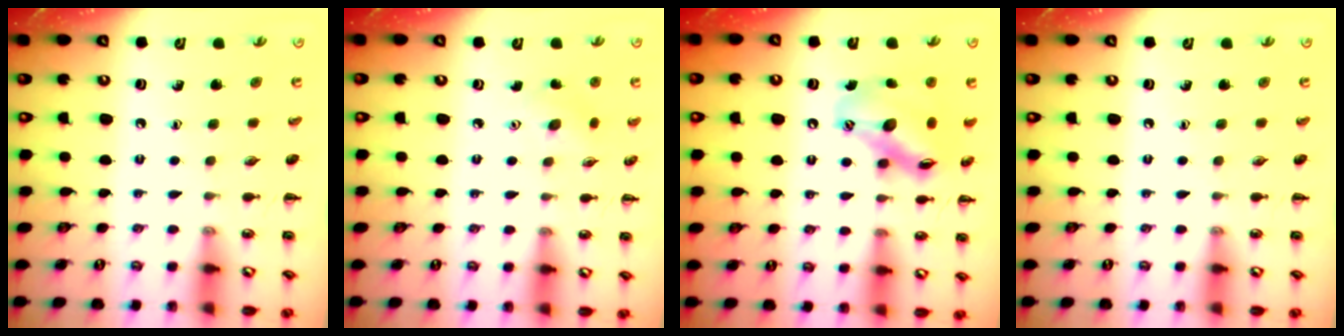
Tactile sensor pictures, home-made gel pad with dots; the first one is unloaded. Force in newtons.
{"total": 4.4, "press": 4.2, "slide": 1.2}
{"total": 13.5, "press": 13.1, "slide": 3.0}
{"total": 0.0}